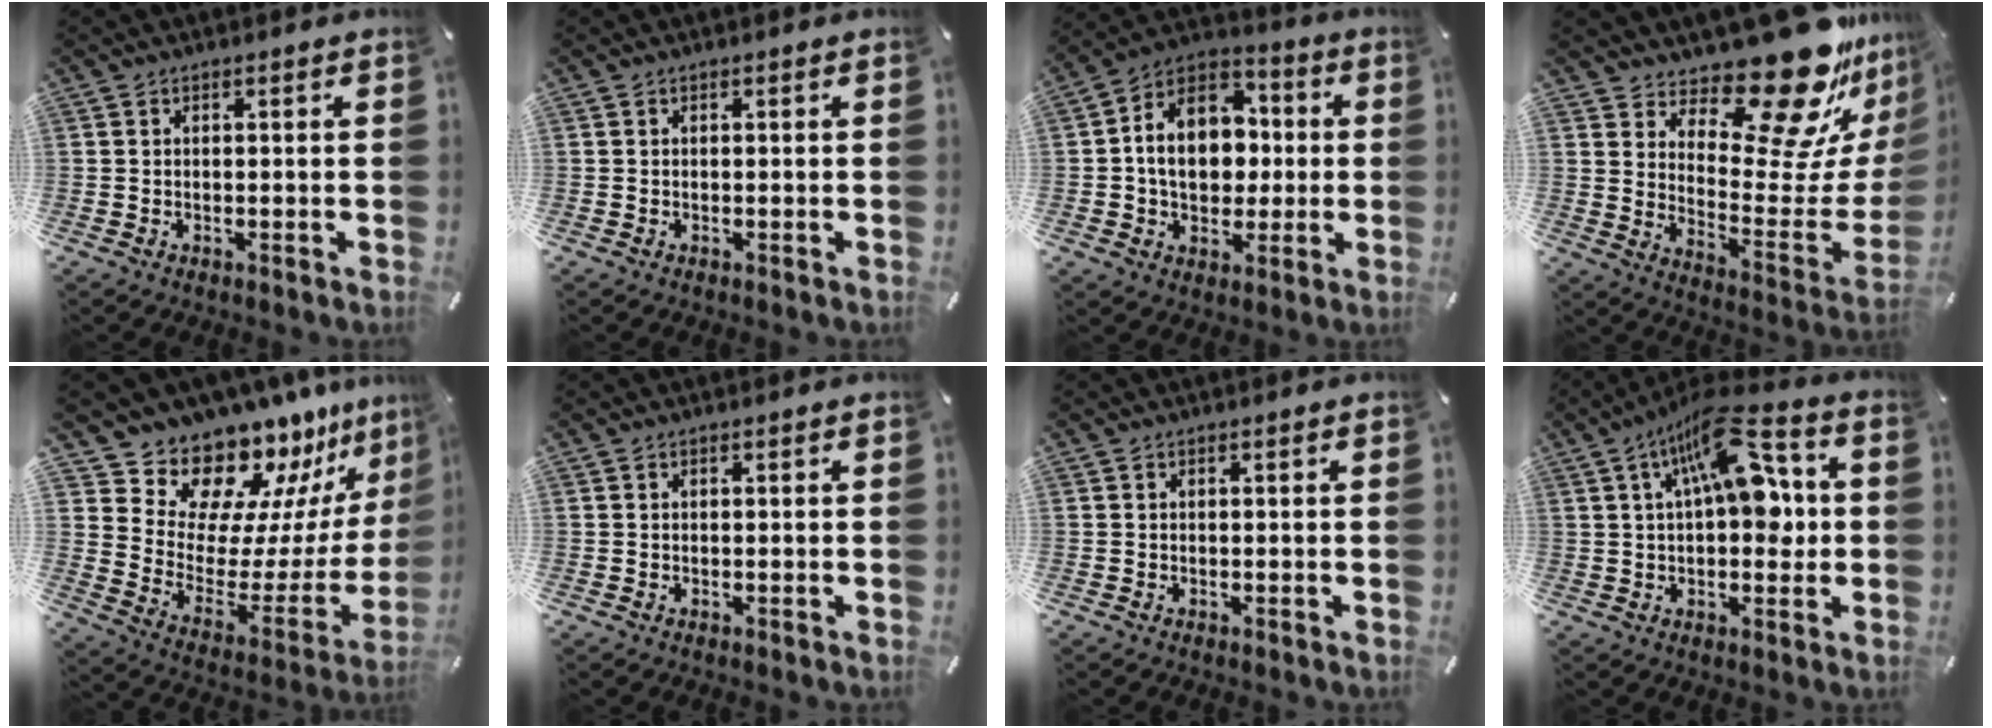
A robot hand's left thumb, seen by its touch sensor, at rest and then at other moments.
{"total": 0.0}
{"total": 13.5, "force": [-0.5, 10.8, 8.1], "torque": [-0.149, 0.006, -0.009]}
{"total": 24.0, "force": [18.2, 8.5, 13.2], "torque": [-0.159, -0.146, 0.293]}
{"total": 14.1, "force": [13.5, 4.2, -0.6], "torque": [-0.002, -0.156, 0.231]}
{"total": 0.0}
{"total": 0.0}
{"total": 16.0, "force": [5.5, 7.4, 13.2], "torque": [-0.210, -0.023, 0.089]}